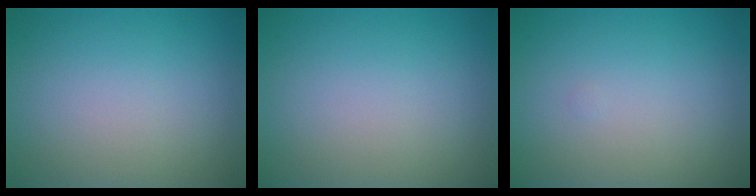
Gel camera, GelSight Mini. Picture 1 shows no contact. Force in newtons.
{"total": 0.0}
{"total": 0.0}